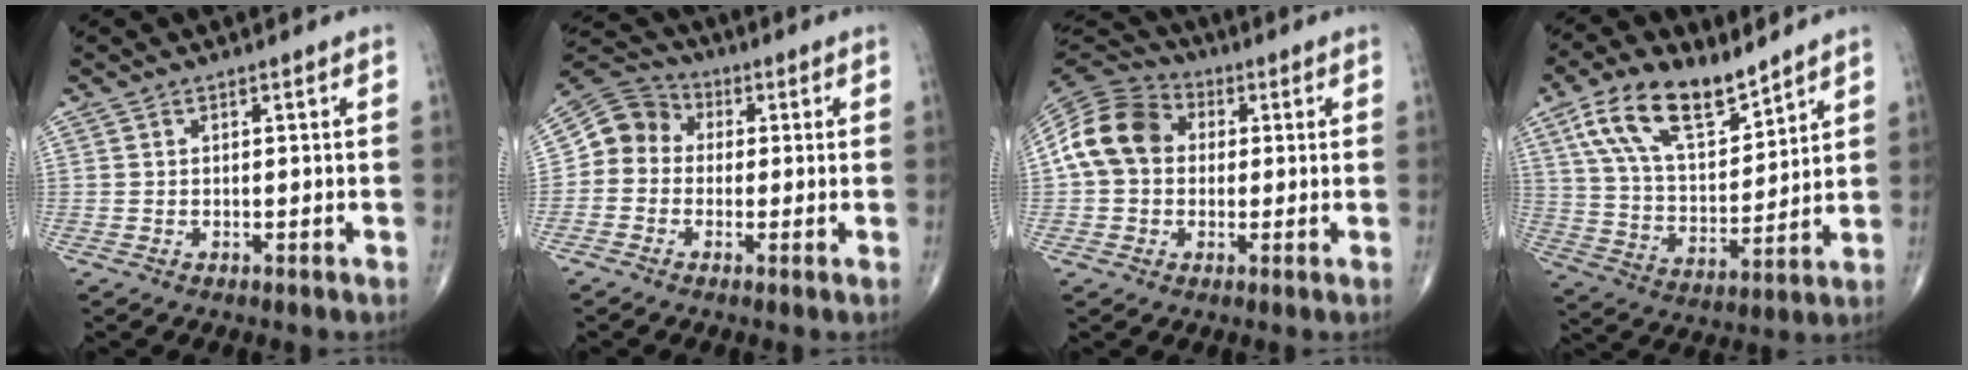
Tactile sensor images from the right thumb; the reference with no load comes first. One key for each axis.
{"total": 7.7, "fx": -0.2, "fy": 6.9, "fz": 3.3, "tx": -0.038, "ty": 0.028, "tz": -0.022}
{"total": 12.9, "fx": 1.4, "fy": 10.3, "fz": 7.7, "tx": -0.135, "ty": 0.030, "tz": 0.013}
{"total": 16.1, "fx": 10.1, "fy": 7.3, "fz": 10.3, "tx": -0.162, "ty": -0.043, "tz": 0.196}